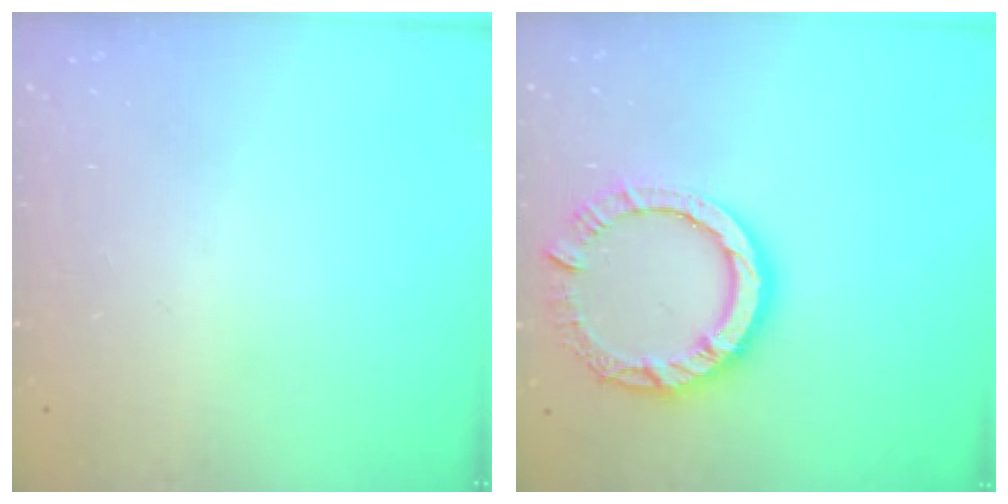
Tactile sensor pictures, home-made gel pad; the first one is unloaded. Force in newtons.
{"total": 11.7, "press": 11.6, "slide": 1.4}